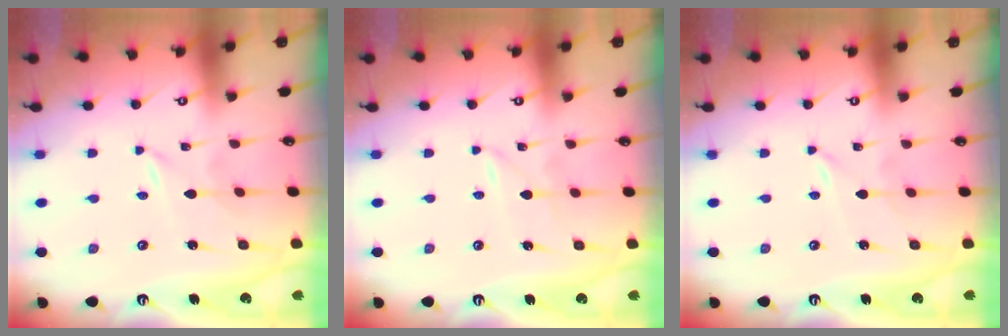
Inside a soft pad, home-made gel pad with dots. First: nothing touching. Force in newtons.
{"total": 1.2, "press": 1.2, "slide": 0.1}
{"total": 0.0}